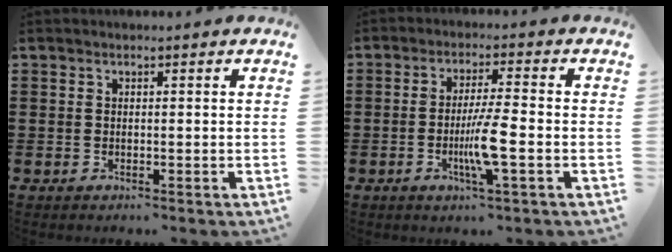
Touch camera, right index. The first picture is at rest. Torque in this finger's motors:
{"motor_torque": [2.14, 0.00, 0.22, 0.11]}